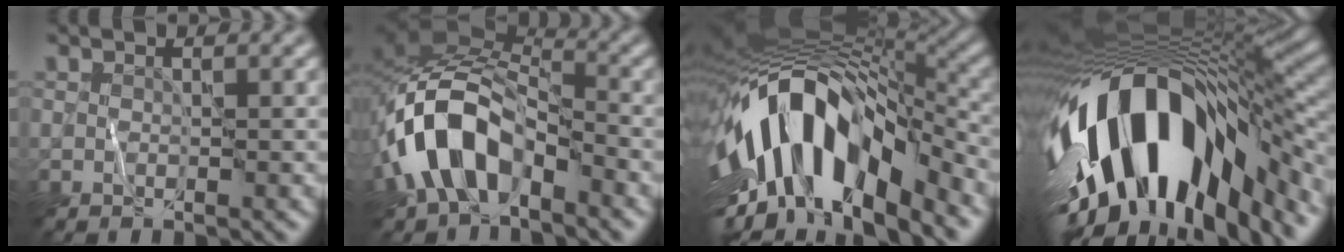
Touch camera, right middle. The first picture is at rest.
{"total": 9.4, "force": [-4.0, 5.8, 6.2], "torque": [-0.111, 0.006, -0.080]}
{"total": 15.0, "force": [-4.3, 6.7, 12.7], "torque": [-0.221, 0.027, -0.074]}
{"total": 16.4, "force": [-5.6, 7.6, 13.4], "torque": [-0.227, 0.003, -0.094]}